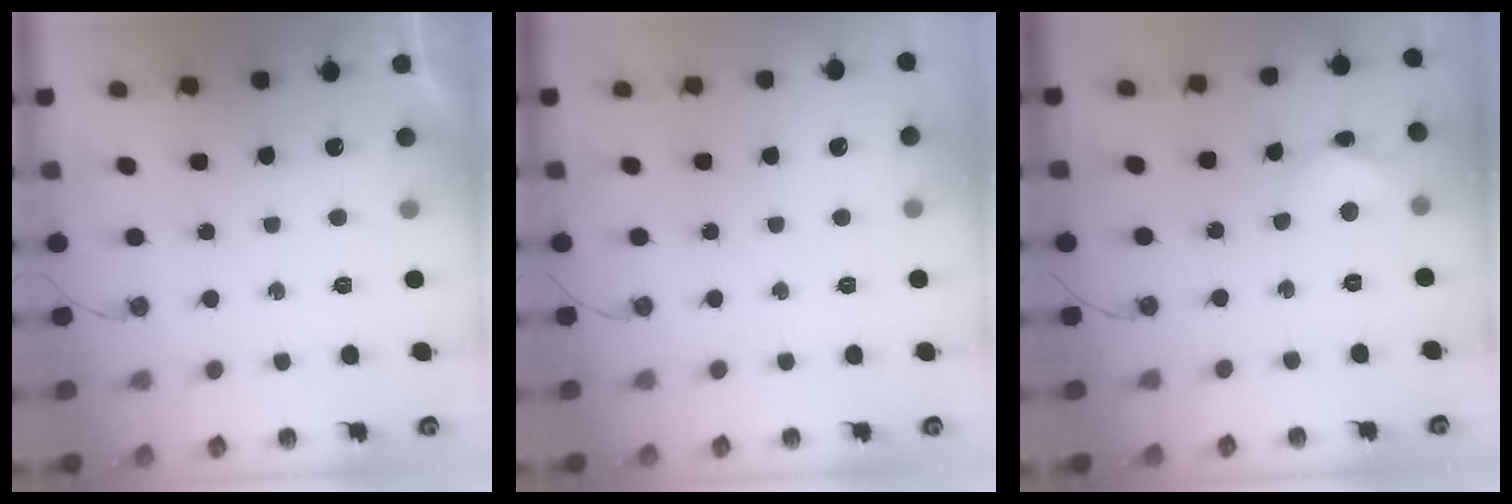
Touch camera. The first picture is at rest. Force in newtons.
{"total": 0.0}
{"total": 7.1, "press": 7.1, "slide": 0.5}